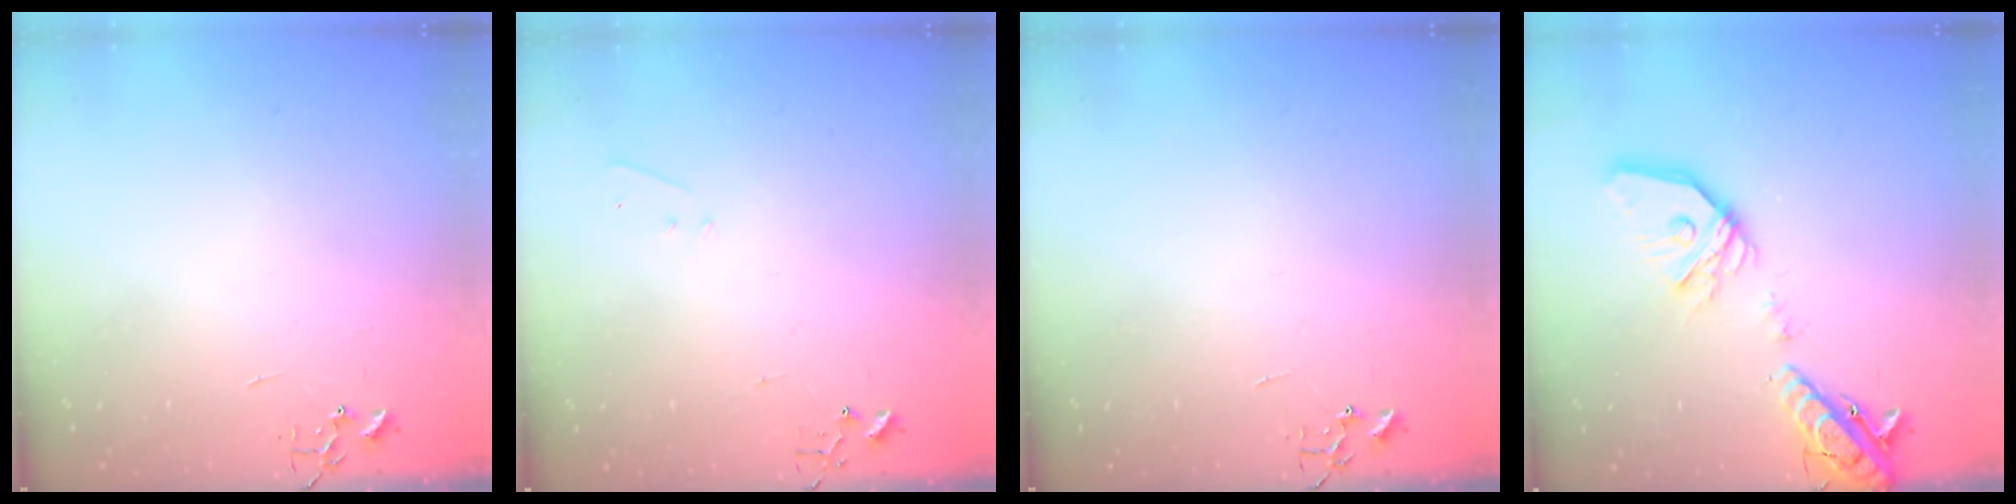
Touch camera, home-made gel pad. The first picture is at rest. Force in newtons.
{"total": 4.2, "press": 4.1, "slide": 0.6}
{"total": 0.0}
{"total": 21.4, "press": 21.2, "slide": 3.5}